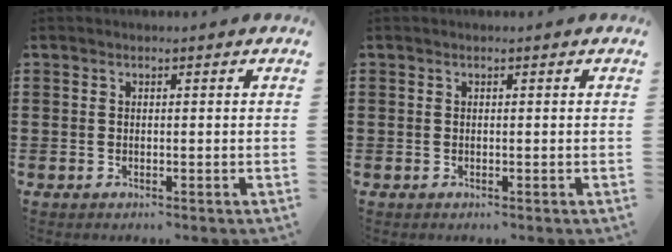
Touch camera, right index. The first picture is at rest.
{"total": 0.0}